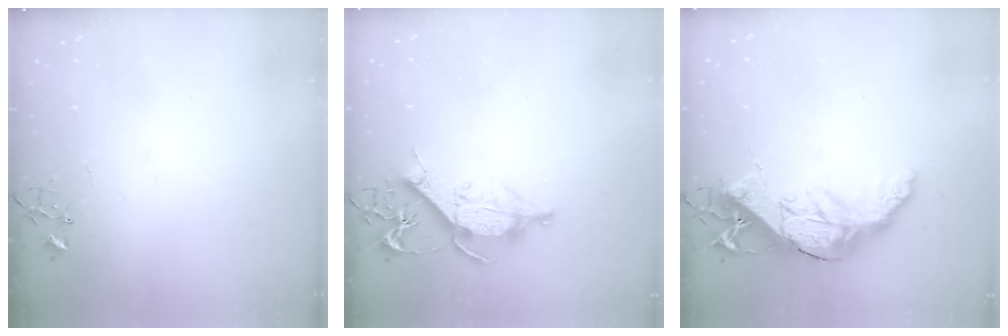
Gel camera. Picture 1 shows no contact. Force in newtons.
{"total": 11.0, "press": 11.0, "slide": 1.3}
{"total": 19.6, "press": 19.6, "slide": 1.2}